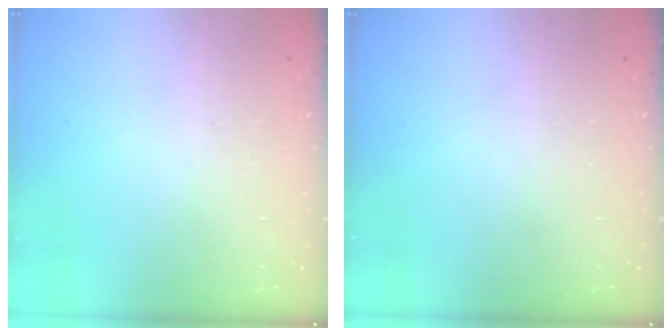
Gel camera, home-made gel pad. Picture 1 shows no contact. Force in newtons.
{"total": 0.0}